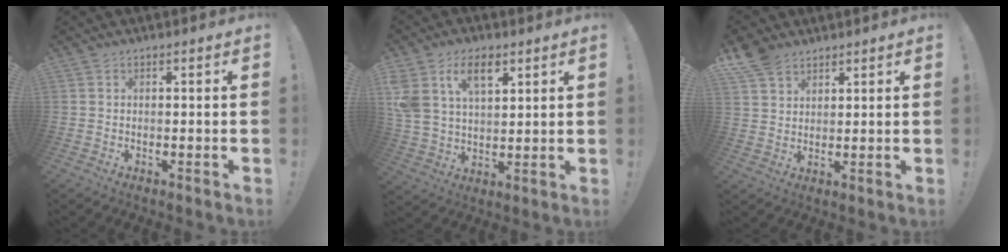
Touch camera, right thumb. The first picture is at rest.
{"total": 11.4, "force": [6.1, 6.7, 6.9], "torque": [-0.134, -0.013, 0.115]}
{"total": 6.5, "force": [5.0, 3.6, 2.1], "torque": [-0.037, -0.027, 0.096]}